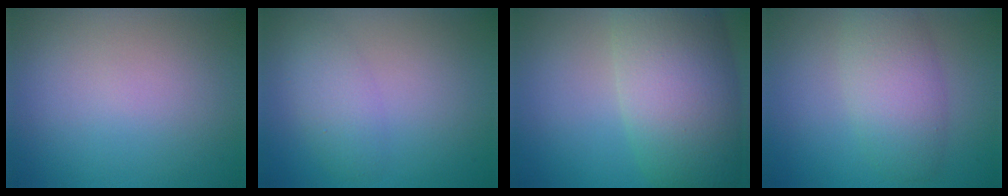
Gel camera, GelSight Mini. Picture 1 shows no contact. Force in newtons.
{"total": 2.5, "press": 2.5, "slide": 0.1}
{"total": 10.7, "press": 10.7, "slide": 0.6}
{"total": 4.8, "press": 4.8, "slide": 0.2}